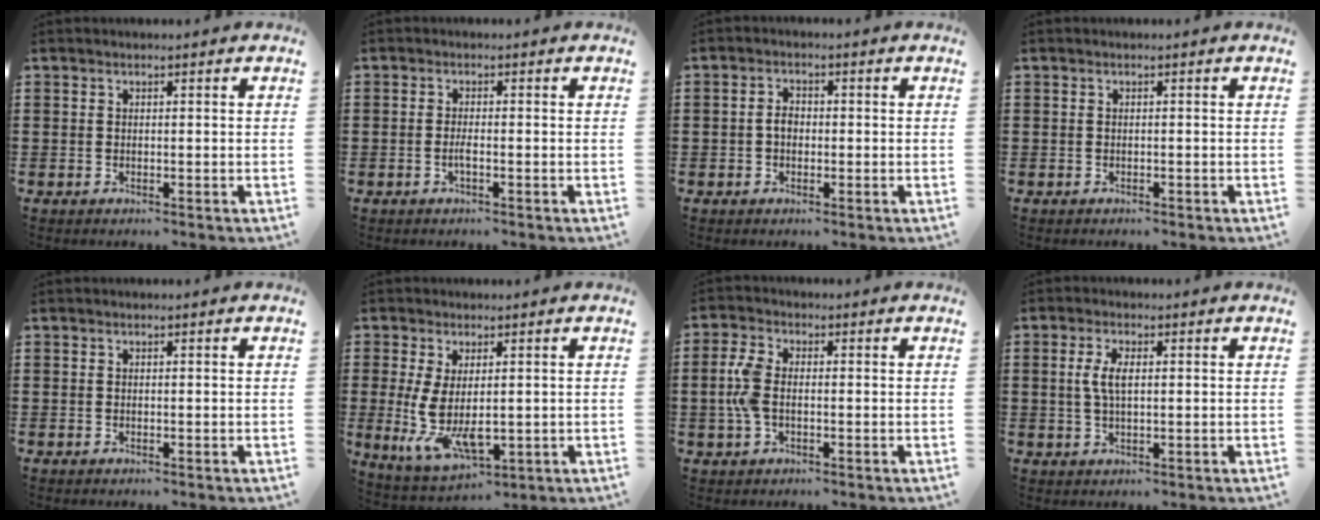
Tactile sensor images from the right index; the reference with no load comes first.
{"total": 1.7, "force": [-0.7, 0.3, 1.6], "torque": [-0.038, -0.002, -0.014]}
{"total": 2.2, "force": [-0.4, 1.4, 1.7], "torque": [-0.033, 0.004, -0.008]}
{"total": 0.0}
{"total": 0.0}
{"total": 7.9, "force": [-0.1, 3.5, 7.1], "torque": [-0.153, -0.020, -0.001]}
{"total": 5.3, "force": [-0.4, 2.9, 4.5], "torque": [-0.120, -0.006, -0.016]}
{"total": 3.8, "force": [0.5, 1.4, 3.5], "torque": [-0.079, 0.003, 0.005]}